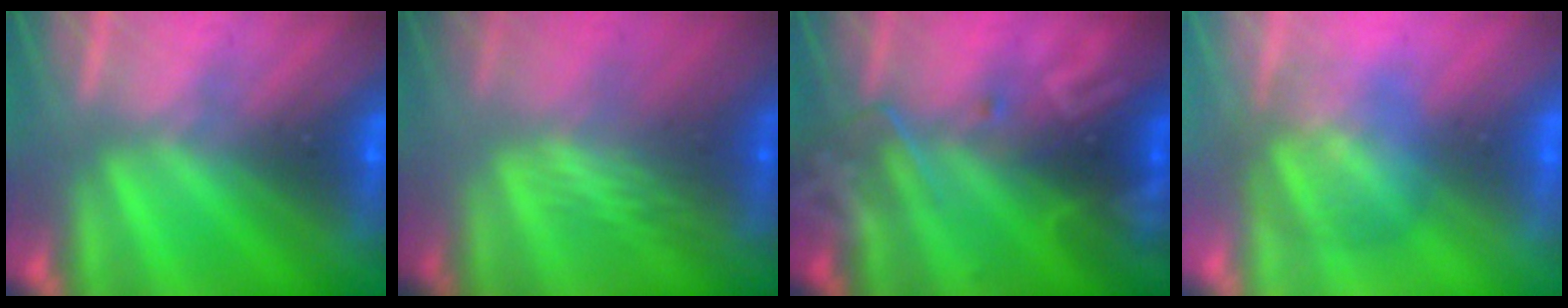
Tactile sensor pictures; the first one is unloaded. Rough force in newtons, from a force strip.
{"total": 2.4}
{"total": 2.4}
{"total": 2.9}